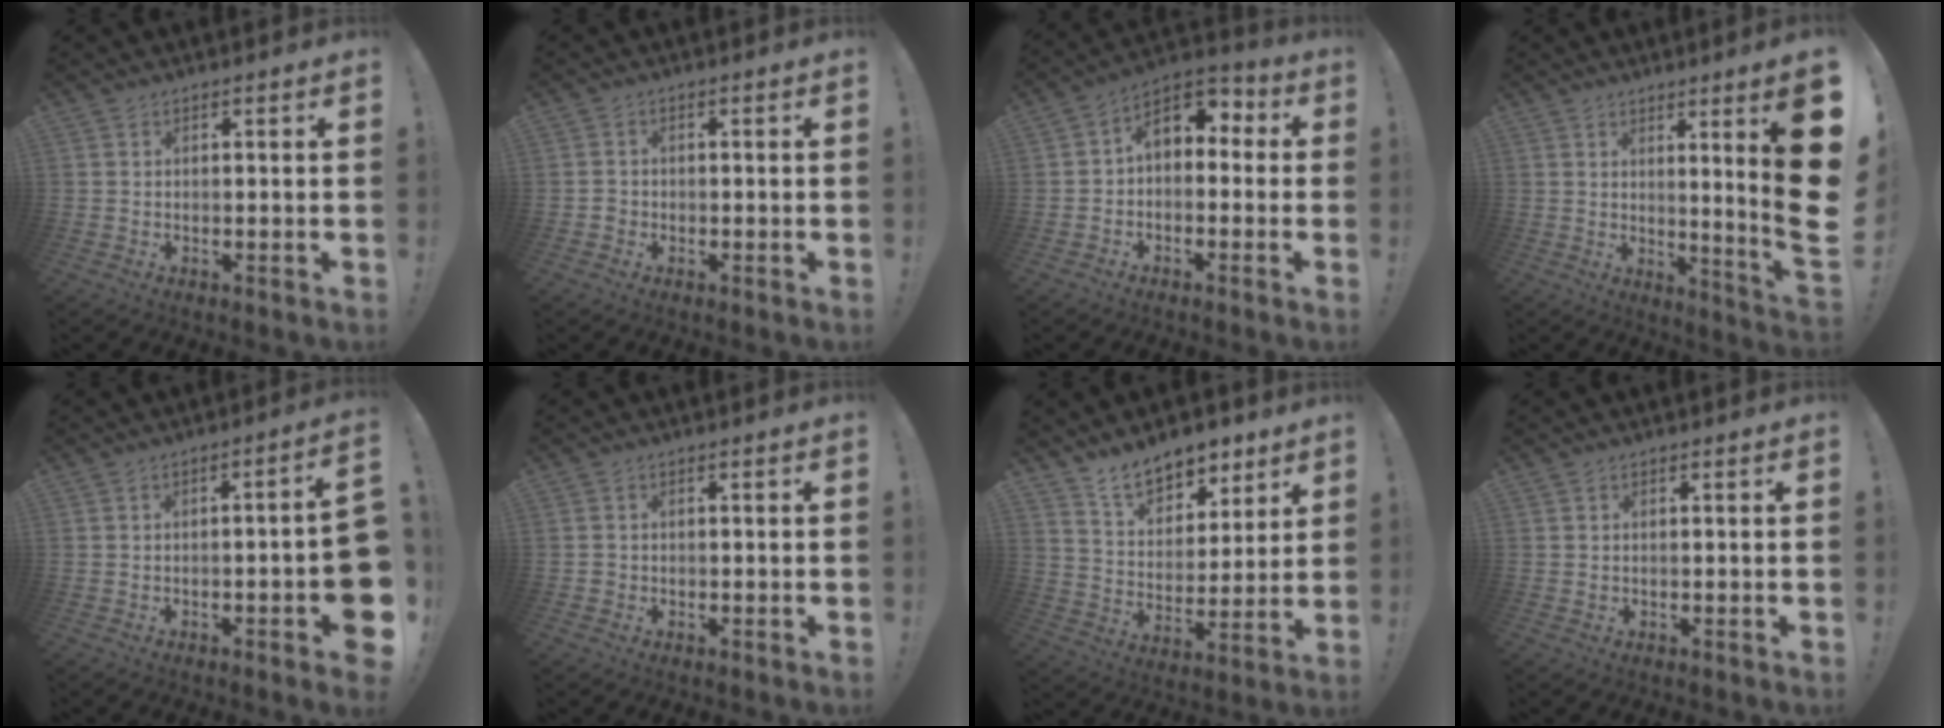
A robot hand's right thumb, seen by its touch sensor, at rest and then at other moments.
{"total": 1.7, "force": [-0.9, 1.4, 0.5], "torque": [-0.008, 0.005, -0.016]}
{"total": 8.4, "force": [1.4, 5.9, 5.8], "torque": [-0.084, 0.005, 0.033]}
{"total": 13.9, "force": [3.4, -1.2, 13.4], "torque": [-0.182, -0.052, 0.036]}
{"total": 8.3, "force": [-2.5, 1.3, 7.8], "torque": [-0.101, 0.004, -0.036]}
{"total": 1.3, "force": [-0.5, 1.2, 0.4], "torque": [-0.007, 0.004, -0.009]}
{"total": 11.9, "force": [9.6, 6.0, 3.8], "torque": [-0.060, -0.069, 0.182]}
{"total": 0.7, "force": [0.0, 0.7, 0.2], "torque": [0.005, 0.000, -0.002]}